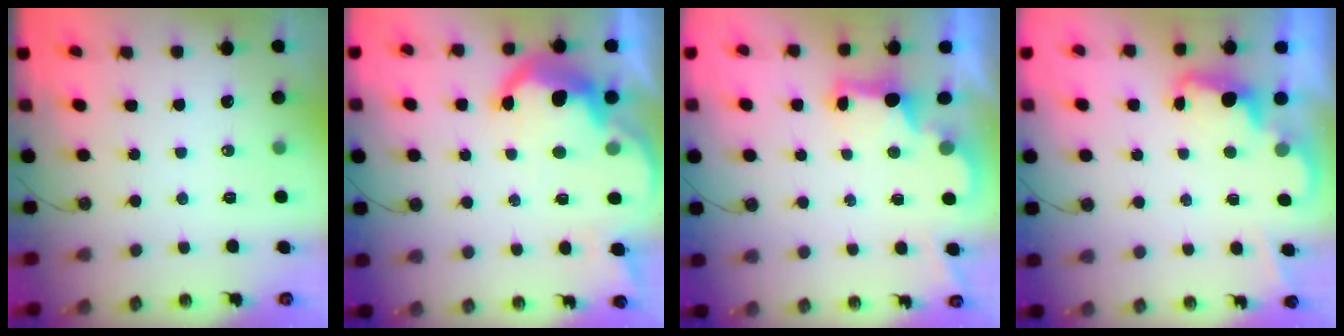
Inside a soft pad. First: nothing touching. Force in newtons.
{"total": 12.7, "press": 12.7, "slide": 0.9}
{"total": 2.3, "press": 2.2, "slide": 0.7}
{"total": 2.4, "press": 2.4, "slide": 0.5}